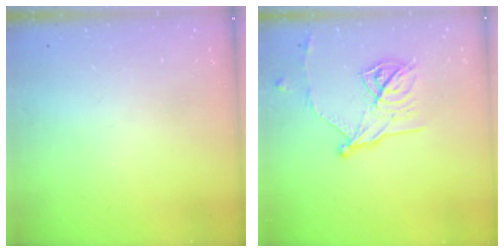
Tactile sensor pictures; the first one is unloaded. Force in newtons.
{"total": 14.7, "press": 14.7, "slide": 0.6}